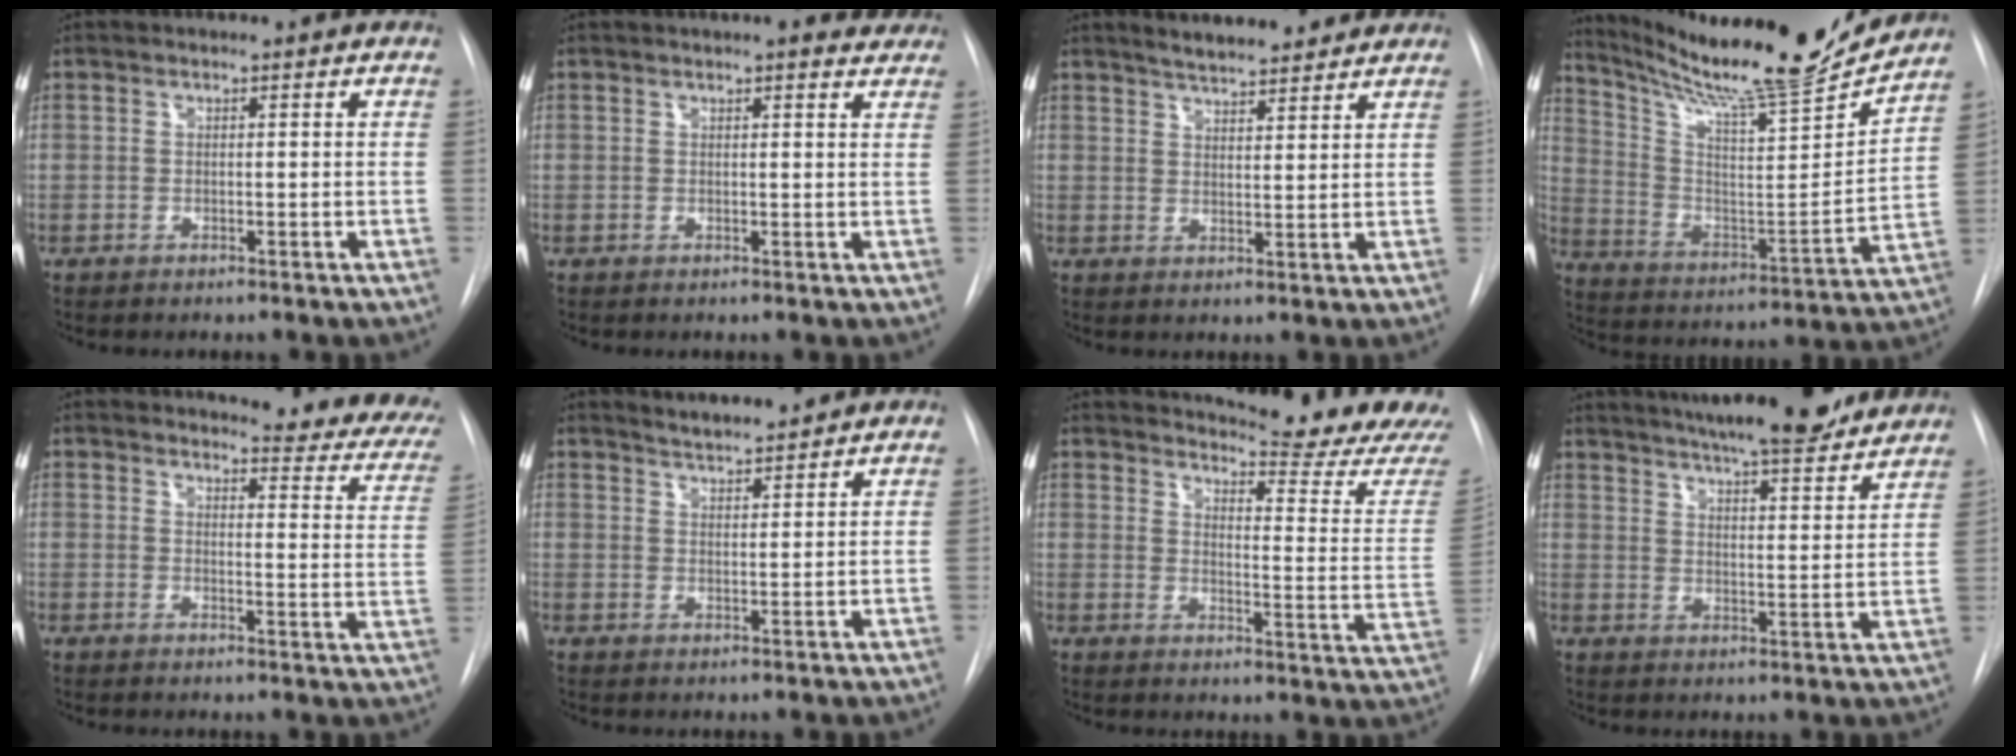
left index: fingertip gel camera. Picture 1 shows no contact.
{"total": 7.8, "force": [6.9, 1.8, 2.9], "torque": [-0.027, 0.003, 0.065]}
{"total": 8.5, "force": [7.6, 1.8, 3.2], "torque": [-0.045, 0.009, 0.106]}
{"total": 22.1, "force": [20.3, 1.0, 8.7], "torque": [-0.156, -0.058, 0.312]}
{"total": 16.7, "force": [15.5, 3.1, 5.1], "torque": [-0.030, -0.088, 0.144]}
{"total": 4.8, "force": [4.7, 0.3, 1.0], "torque": [-0.022, 0.009, 0.077]}
{"total": 19.0, "force": [18.3, -1.1, 5.1], "torque": [-0.081, -0.133, 0.212]}
{"total": 20.1, "force": [18.0, 2.4, 8.7], "torque": [-0.140, -0.004, 0.242]}